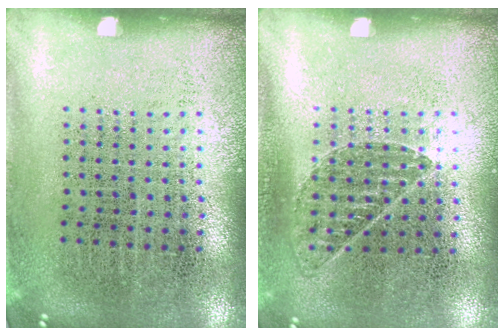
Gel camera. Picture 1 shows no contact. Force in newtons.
{"total": 0.8, "press": 0.8, "slide": 0.2}